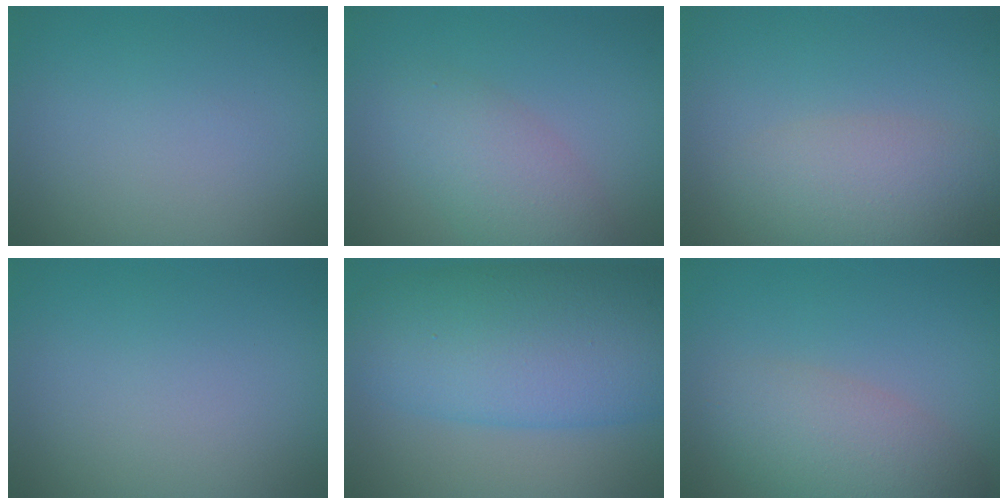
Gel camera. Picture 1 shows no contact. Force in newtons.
{"total": 4.0, "press": 4.0, "slide": 0.0}
{"total": 4.1, "press": 4.1, "slide": 0.2}
{"total": 0.0}
{"total": 11.4, "press": 11.3, "slide": 0.2}
{"total": 5.0, "press": 4.9, "slide": 0.4}